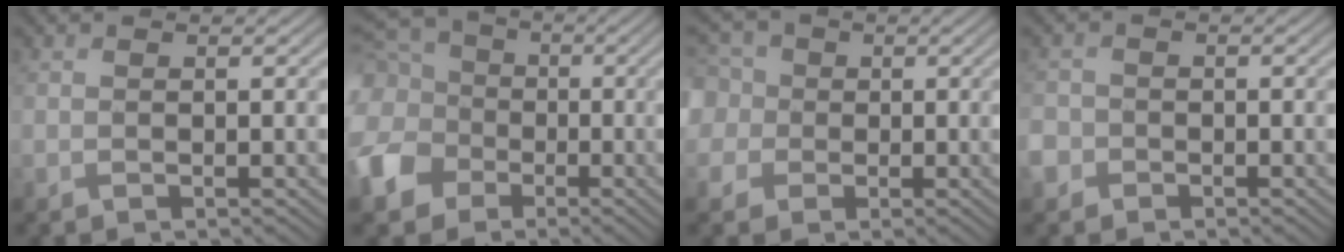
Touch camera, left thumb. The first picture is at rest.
{"total": 13.7, "force": [-1.7, 11.9, 6.7], "torque": [-0.225, -0.016, -0.049]}
{"total": 8.5, "force": [1.0, 7.6, 3.8], "torque": [-0.137, 0.017, -0.006]}
{"total": 2.5, "force": [-1.3, 2.1, 0.5], "torque": [-0.020, -0.006, -0.030]}